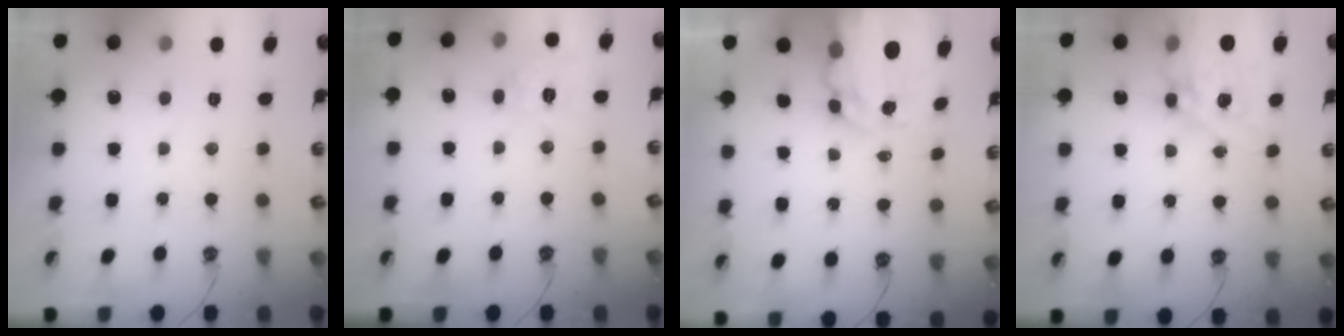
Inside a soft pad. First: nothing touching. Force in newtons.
{"total": 10.5, "press": 10.5, "slide": 0.7}
{"total": 11.9, "press": 11.8, "slide": 1.1}
{"total": 15.9, "press": 15.8, "slide": 1.6}